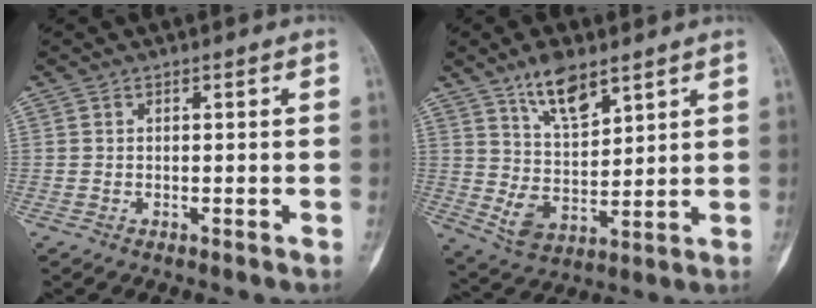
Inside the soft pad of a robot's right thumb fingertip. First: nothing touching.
{"total": 10.7, "force": [6.5, 4.9, 6.9], "torque": [-0.106, -0.045, 0.130]}